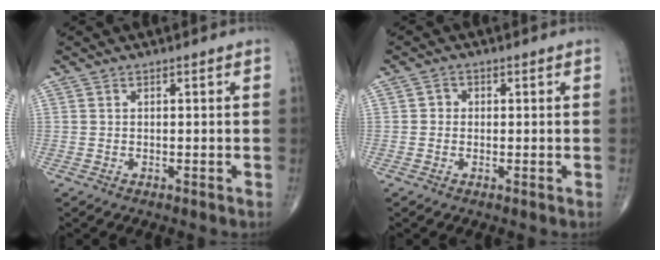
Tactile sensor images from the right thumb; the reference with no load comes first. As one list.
[{"total": 1.5, "force": [0.0, 1.4, 0.6], "torque": [0.002, 0.004, -0.005]}]